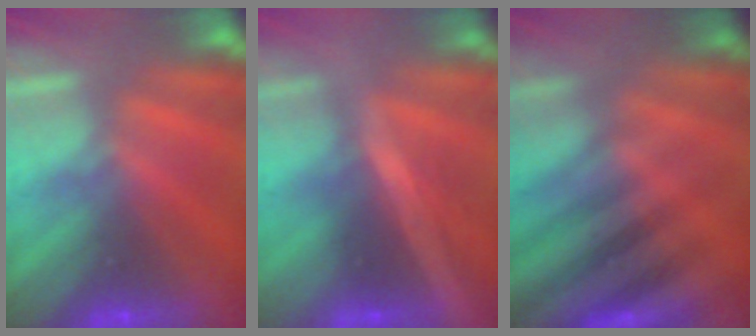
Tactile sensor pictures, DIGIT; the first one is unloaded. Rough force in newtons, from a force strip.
{"total": 1.7}
{"total": 2.6}